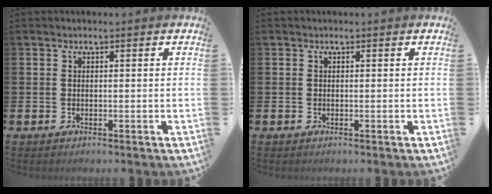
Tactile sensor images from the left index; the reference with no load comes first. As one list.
[{"total": 0.0}]